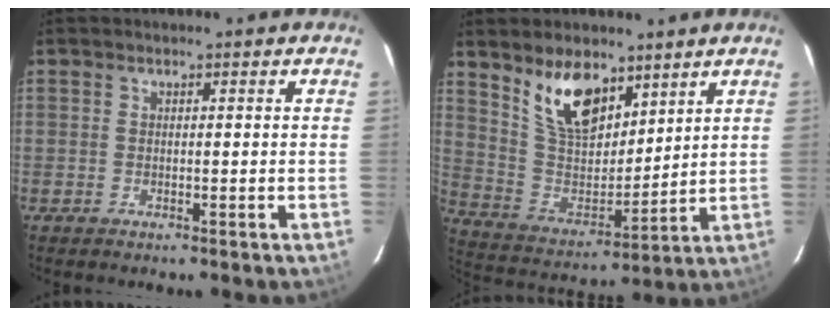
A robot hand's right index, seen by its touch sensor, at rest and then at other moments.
{"total": 13.4, "force": [8.5, 6.7, 8.0], "torque": [-0.151, -0.002, 0.174]}